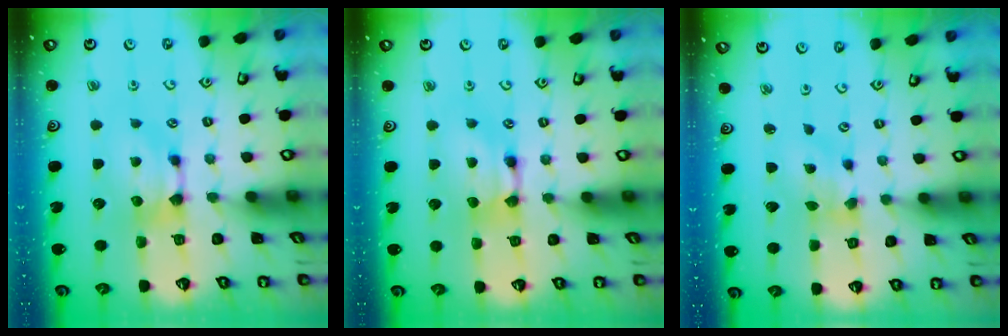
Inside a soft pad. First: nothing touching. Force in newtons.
{"total": 2.1, "press": 2.1, "slide": 0.1}
{"total": 1.2, "press": 0.3, "slide": 1.2}